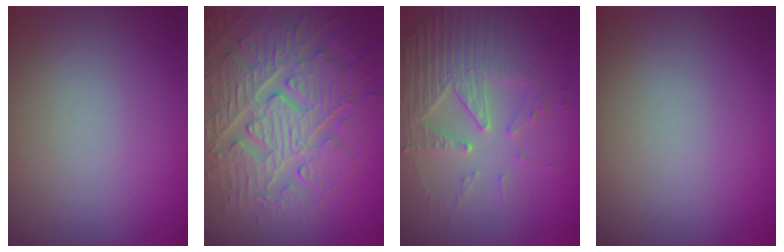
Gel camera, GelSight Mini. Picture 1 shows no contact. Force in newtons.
{"total": 9.4, "press": 6.8, "slide": 6.5}
{"total": 5.0, "press": 4.4, "slide": 2.4}
{"total": 0.0}